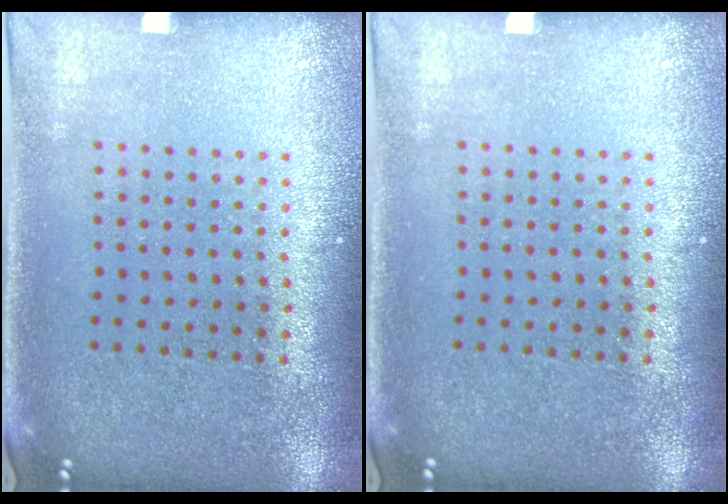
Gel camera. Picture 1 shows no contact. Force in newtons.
{"total": 0.0}